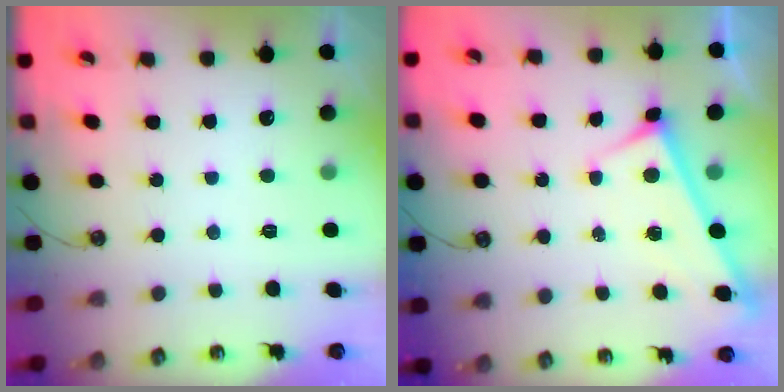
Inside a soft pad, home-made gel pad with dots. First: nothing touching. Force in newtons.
{"total": 3.2, "press": 3.2, "slide": 0.3}